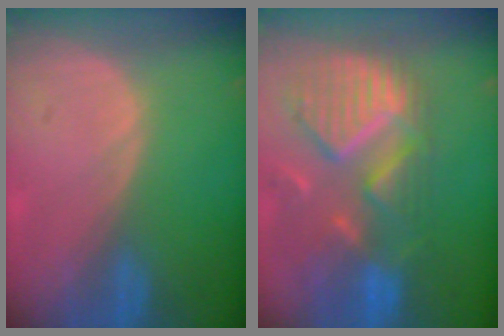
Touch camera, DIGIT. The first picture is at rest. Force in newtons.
{"total": 12.1, "press": 10.4, "slide": 6.2}